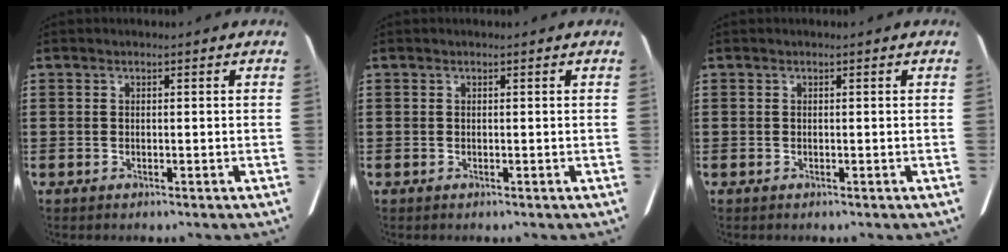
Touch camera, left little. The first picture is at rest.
{"total": 0.0}
{"total": 0.0}